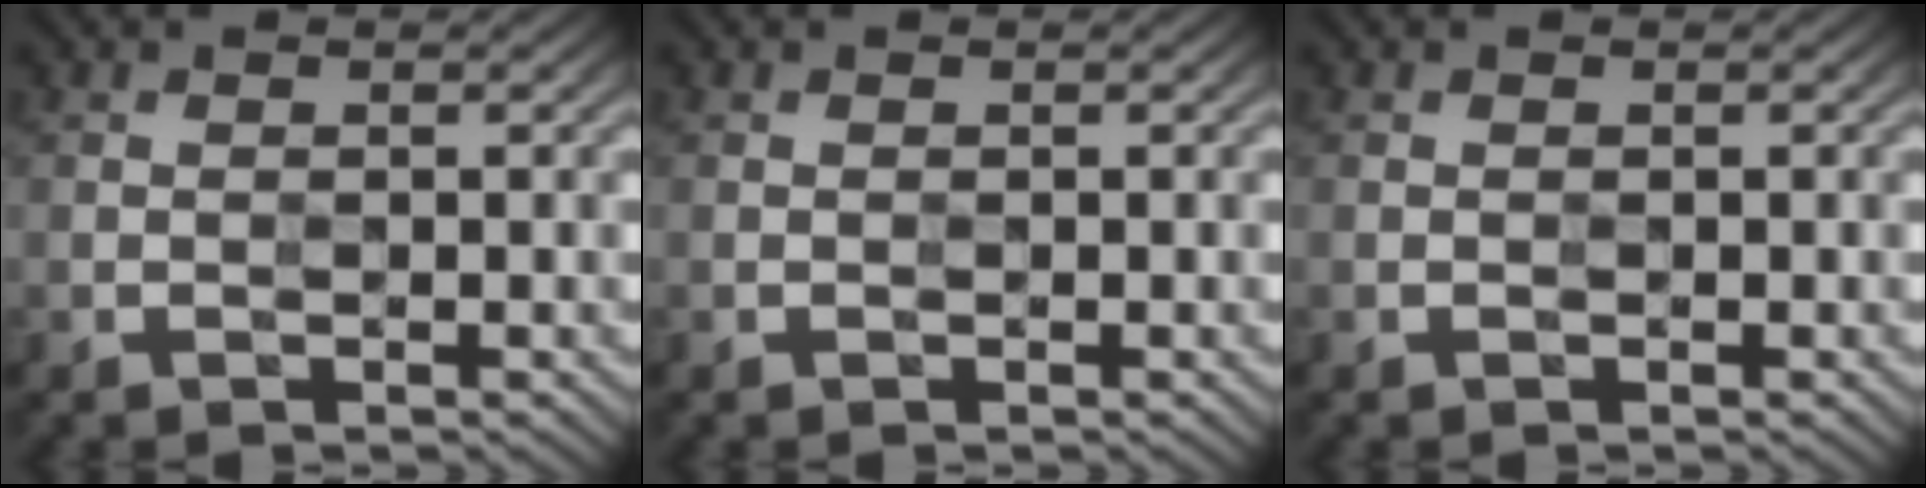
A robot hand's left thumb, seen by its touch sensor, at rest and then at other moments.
{"total": 0.0}
{"total": 0.0}